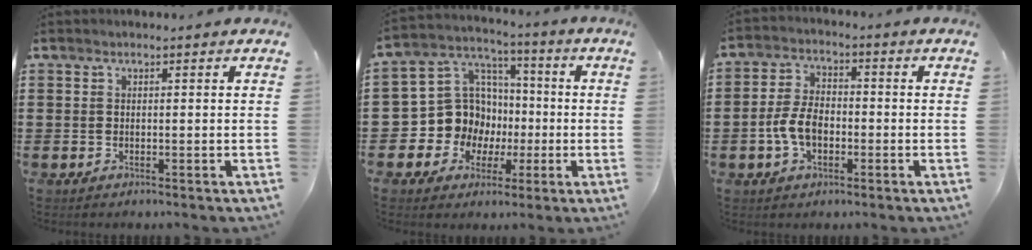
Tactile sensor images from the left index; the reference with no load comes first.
{"total": 10.8, "force": [-1.1, 10.4, 2.8], "torque": [-0.110, -0.001, -0.012]}
{"total": 6.1, "force": [-1.7, 3.5, 4.7], "torque": [-0.116, 0.000, -0.039]}